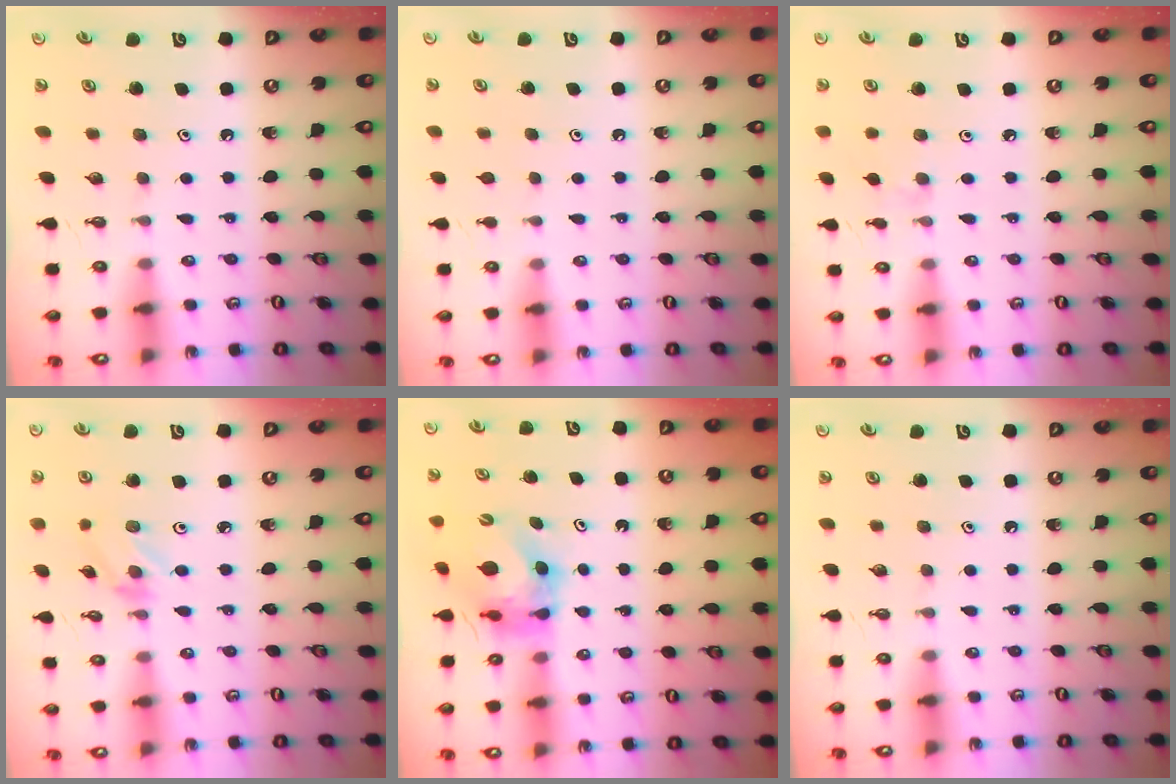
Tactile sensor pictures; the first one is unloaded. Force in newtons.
{"total": 0.8, "press": 0.7, "slide": 0.3}
{"total": 1.9, "press": 1.9, "slide": 0.5}
{"total": 3.2, "press": 3.1, "slide": 0.4}
{"total": 6.2, "press": 6.1, "slide": 0.6}
{"total": 0.0}